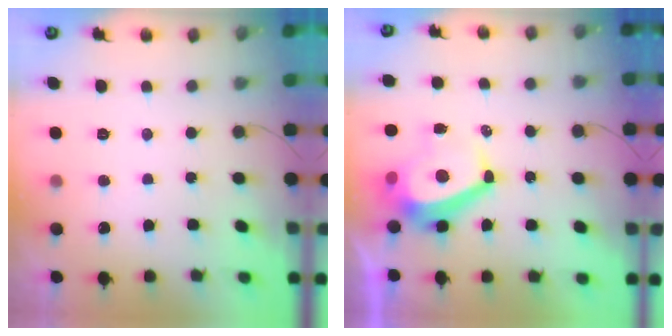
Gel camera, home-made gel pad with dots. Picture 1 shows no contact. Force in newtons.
{"total": 8.9, "press": 8.9, "slide": 1.1}